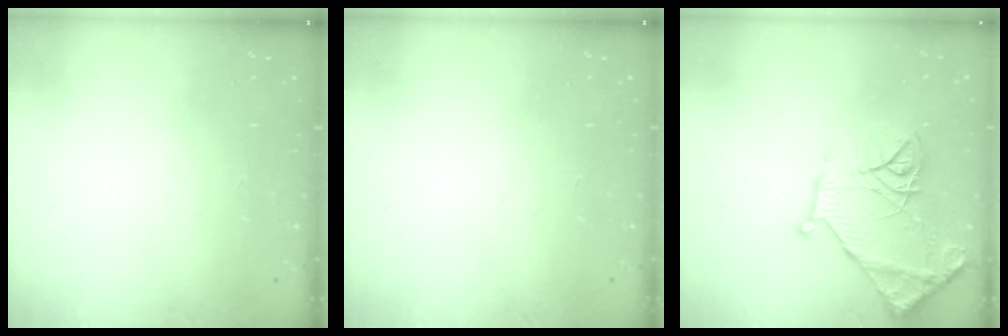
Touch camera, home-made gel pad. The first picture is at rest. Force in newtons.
{"total": 0.0}
{"total": 15.2, "press": 15.2, "slide": 1.5}